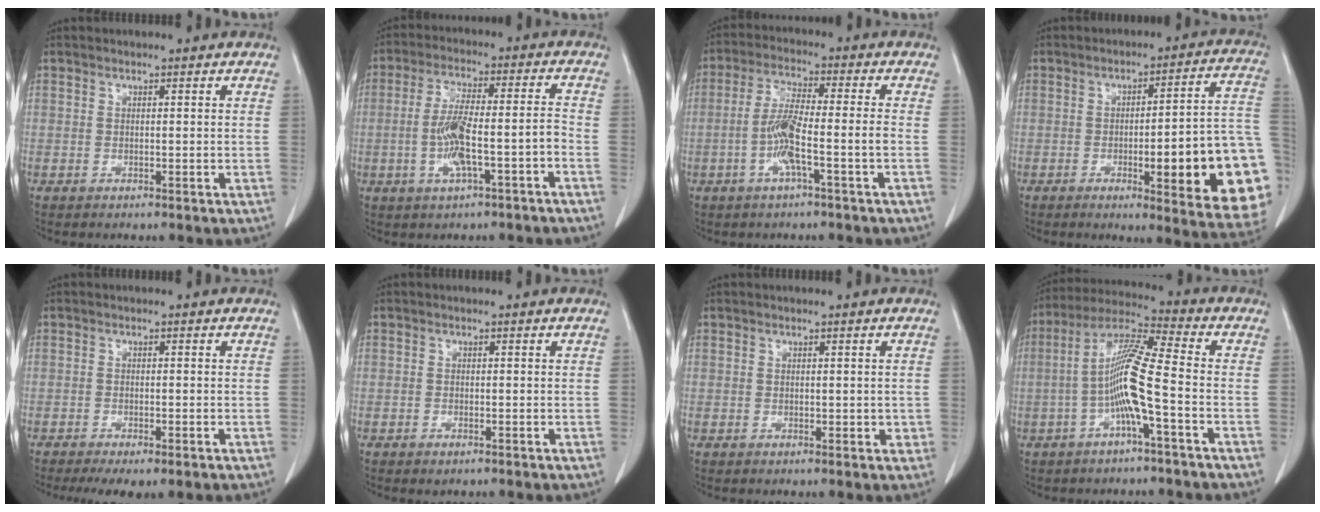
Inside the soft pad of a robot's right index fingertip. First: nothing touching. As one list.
[{"total": 9.2, "force": [-3.1, 1.4, 8.6], "torque": [-0.166, 0.017, -0.053]}, {"total": 7.3, "force": [-2.4, -0.1, 6.9], "torque": [-0.142, 0.008, -0.048]}, {"total": 20.6, "force": [-4.6, 2.8, 19.9], "torque": [-0.157, 0.018, -0.046]}, {"total": 5.3, "force": [-3.7, 1.6, 3.5], "torque": [-0.054, -0.013, -0.055]}, {"total": 0.8, "force": [-0.6, 0.3, 0.5], "torque": [-0.013, -0.002, -0.004]}, {"total": 1.6, "force": [0.0, 1.0, 1.2], "torque": [-0.013, 0.000, 0.002]}, {"total": 10.1, "force": [-2.5, 0.0, 9.7], "torque": [-0.195, 0.017, -0.055]}]